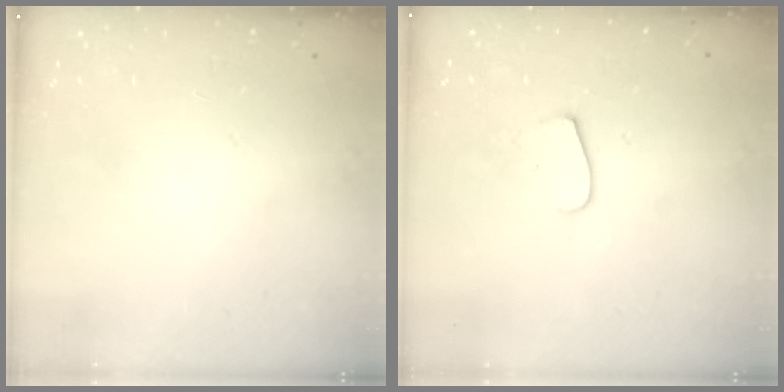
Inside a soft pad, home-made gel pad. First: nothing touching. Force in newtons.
{"total": 6.7, "press": 6.7, "slide": 0.6}